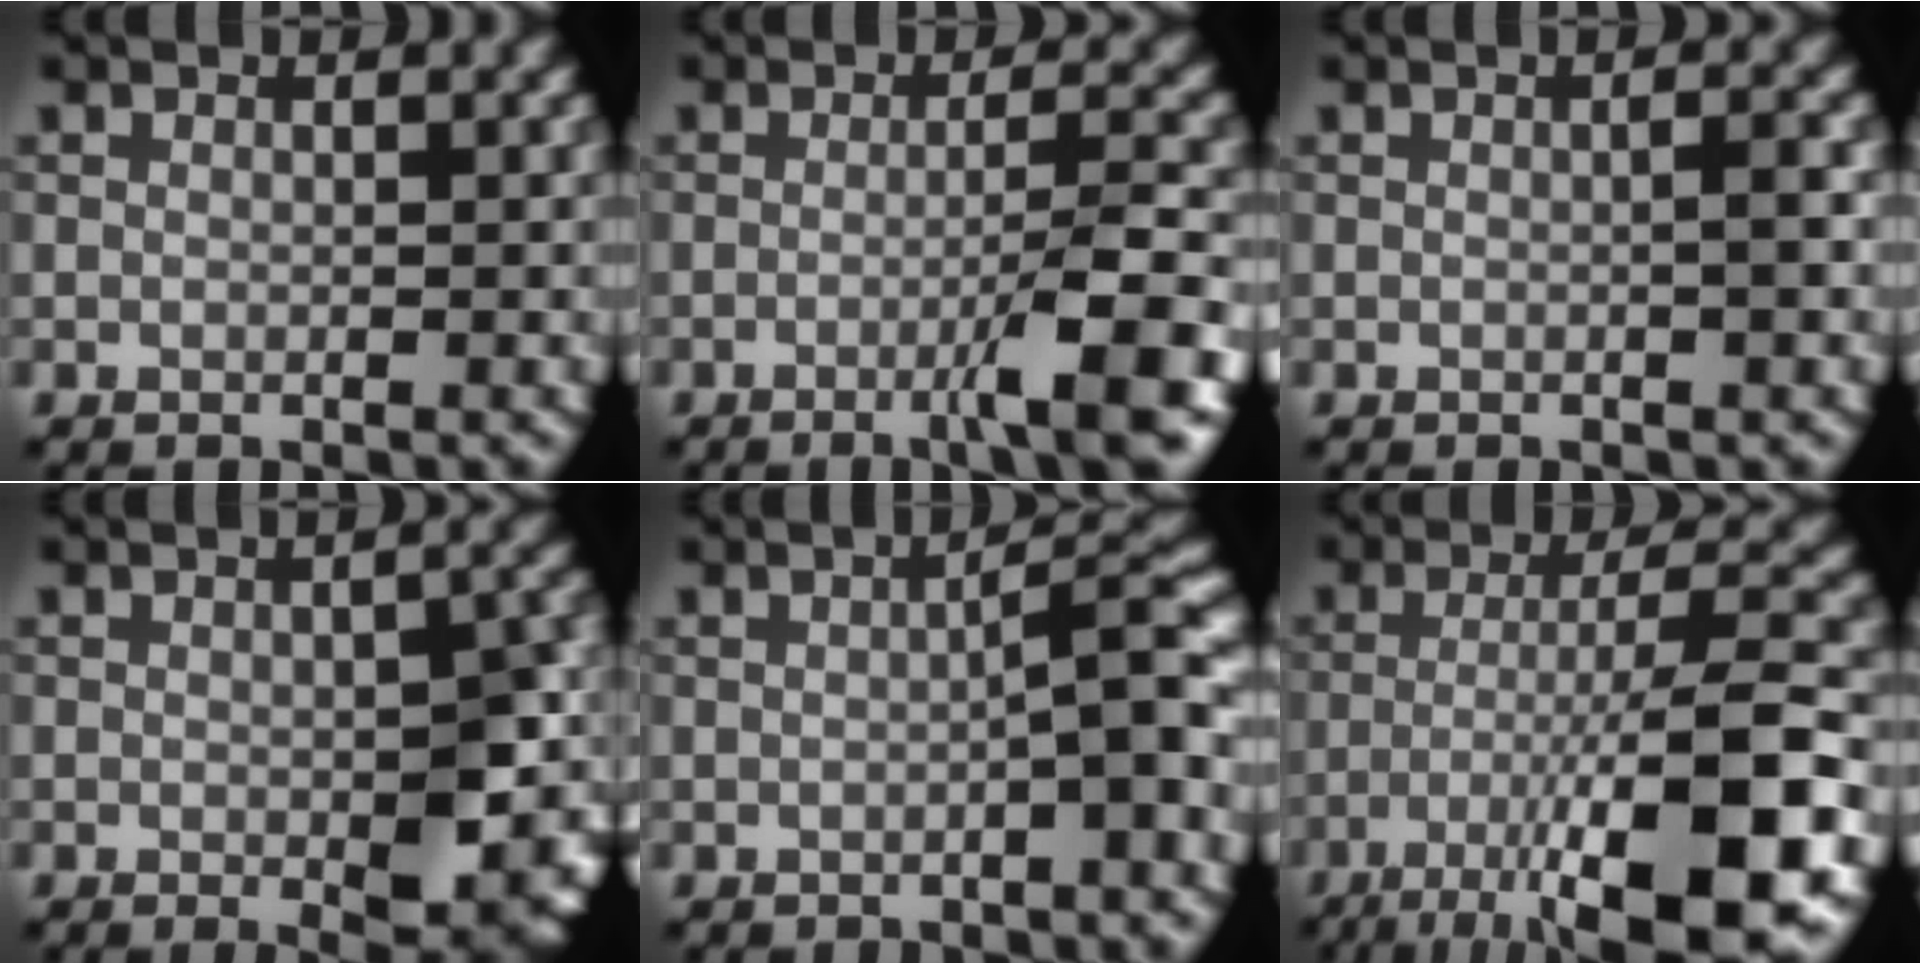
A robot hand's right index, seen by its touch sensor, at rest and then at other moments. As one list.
[{"total": 5.6, "force": [-2.2, 0.6, 5.1], "torque": [-0.072, 0.007, -0.045]}, {"total": 1.2, "force": [-0.2, 0.1, 1.1], "torque": [-0.017, 0.005, -0.004]}, {"total": 8.3, "force": [-1.8, 3.6, 7.2], "torque": [-0.091, -0.015, -0.016]}, {"total": 3.4, "force": [-0.9, 0.3, 3.3], "torque": [-0.049, 0.021, -0.017]}, {"total": 12.8, "force": [-6.1, 2.7, 11.0], "torque": [-0.170, 0.001, -0.101]}]